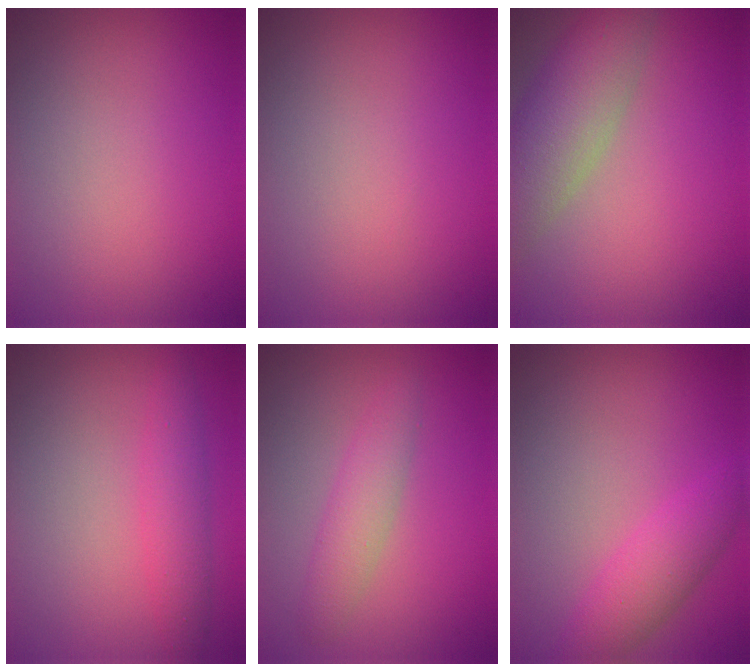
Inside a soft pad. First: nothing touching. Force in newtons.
{"total": 0.0}
{"total": 6.2, "press": 6.2, "slide": 0.4}
{"total": 2.8, "press": 2.8, "slide": 0.0}
{"total": 2.6, "press": 2.6, "slide": 0.1}
{"total": 3.5, "press": 3.5, "slide": 0.2}